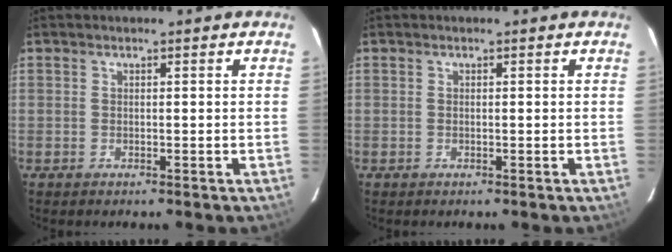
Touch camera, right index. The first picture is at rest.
{"total": 0.0}